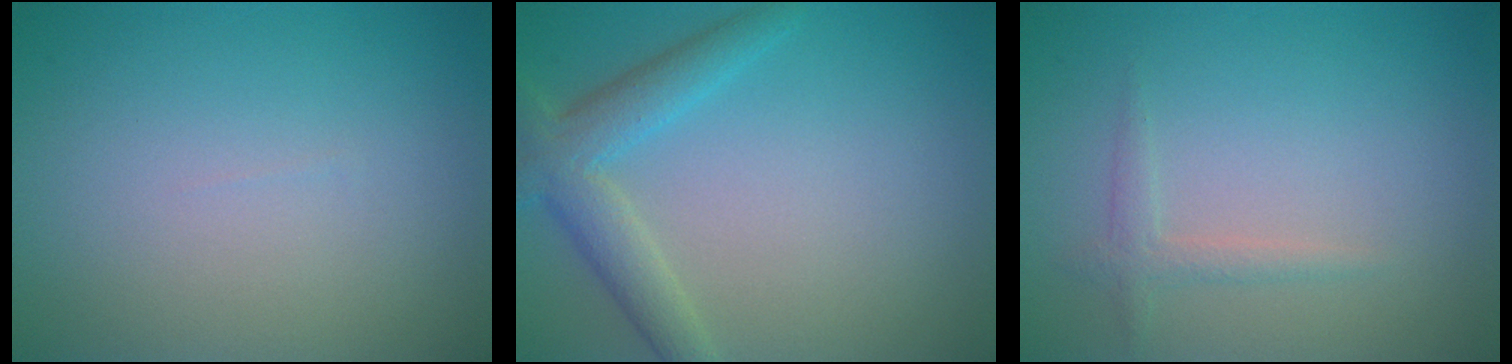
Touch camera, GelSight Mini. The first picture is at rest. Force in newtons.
{"total": 4.0, "press": 4.0, "slide": 0.2}
{"total": 1.3, "press": 1.3, "slide": 0.1}